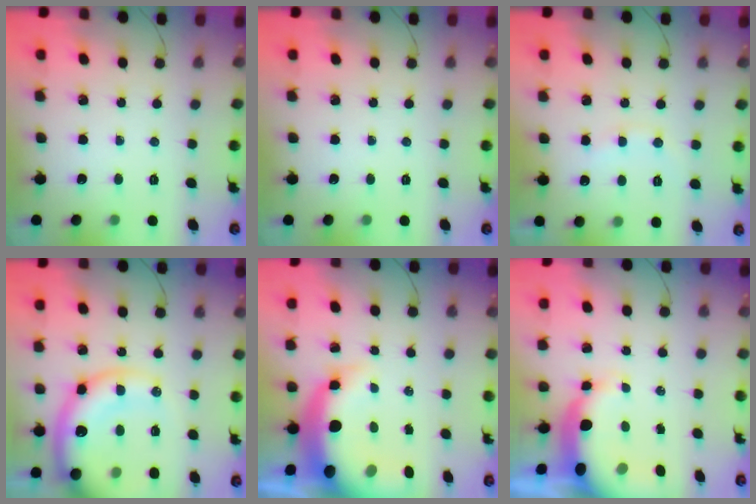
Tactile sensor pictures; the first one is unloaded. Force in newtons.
{"total": 0.0}
{"total": 7.7, "press": 7.5, "slide": 1.6}
{"total": 20.7, "press": 20.2, "slide": 4.6}
{"total": 11.9, "press": 11.4, "slide": 3.2}
{"total": 8.1, "press": 7.8, "slide": 2.0}